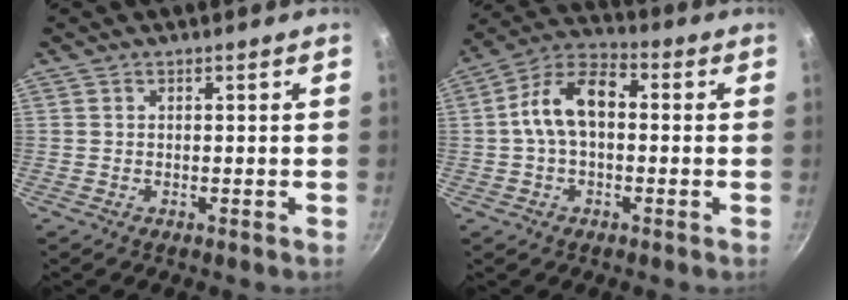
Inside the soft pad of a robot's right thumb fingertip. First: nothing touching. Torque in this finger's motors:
{"motor_torque": [0.00, 1.99, 1.16, -0.27, 0.13]}